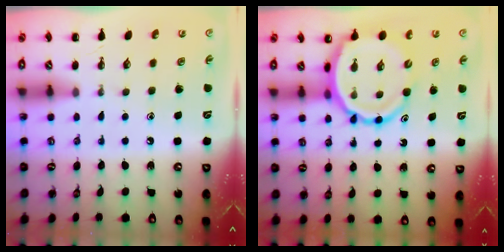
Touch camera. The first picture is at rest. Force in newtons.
{"total": 12.0, "press": 11.4, "slide": 3.7}